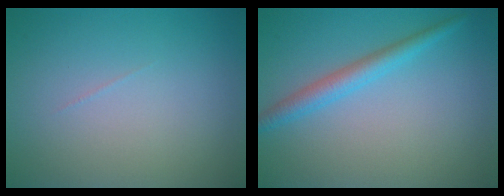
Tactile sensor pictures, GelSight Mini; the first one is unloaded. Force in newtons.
{"total": 2.5, "press": 2.5, "slide": 0.1}